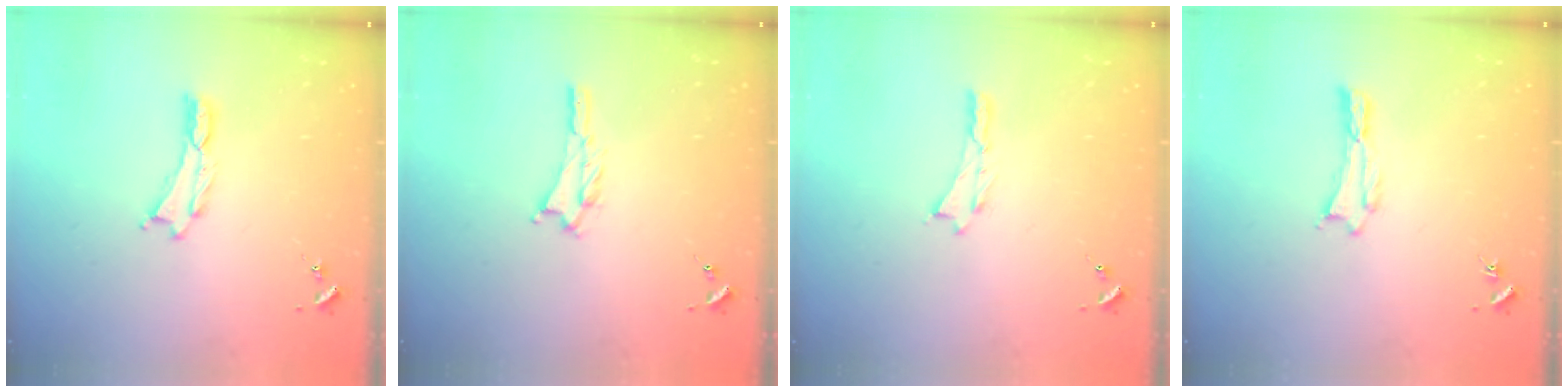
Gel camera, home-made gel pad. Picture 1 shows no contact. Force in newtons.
{"total": 1.2, "press": 1.2, "slide": 0.2}
{"total": 0.0}
{"total": 0.0}